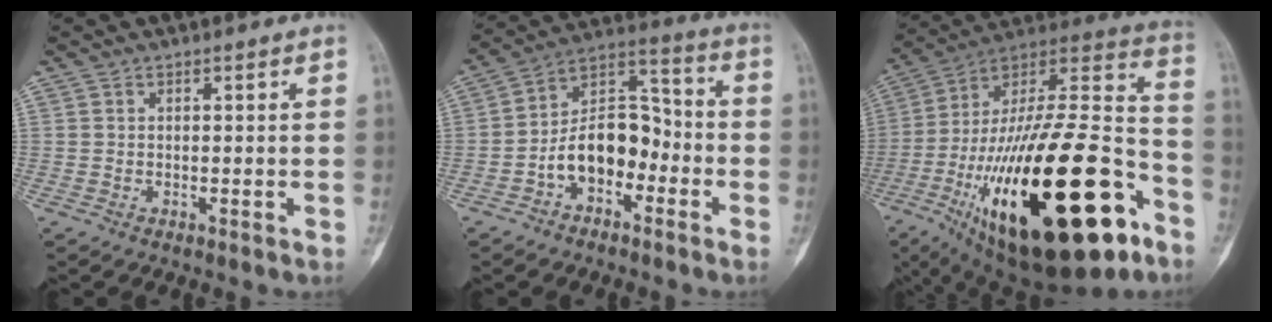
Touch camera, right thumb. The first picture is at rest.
{"total": 12.5, "force": [-4.4, 8.0, 8.6], "torque": [-0.120, 0.062, -0.085]}
{"total": 44.1, "force": [-17.8, 16.5, 36.9], "torque": [-0.615, 0.050, -0.279]}